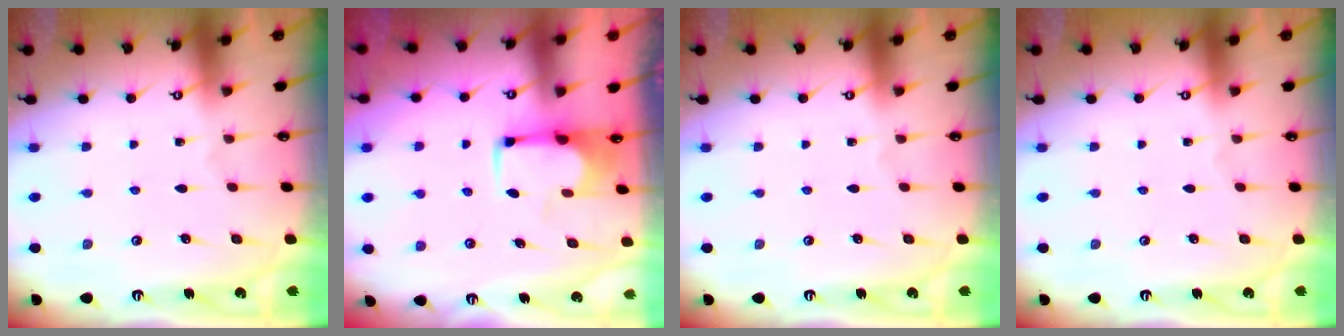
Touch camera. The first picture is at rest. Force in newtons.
{"total": 1.9, "press": 1.6, "slide": 1.0}
{"total": 0.0}
{"total": 0.0}